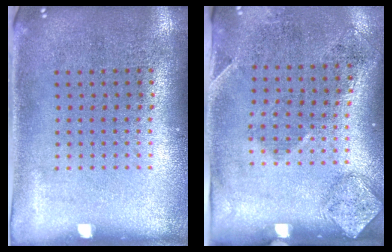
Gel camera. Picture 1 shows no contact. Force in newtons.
{"total": 1.8, "press": 1.1, "slide": 1.4}